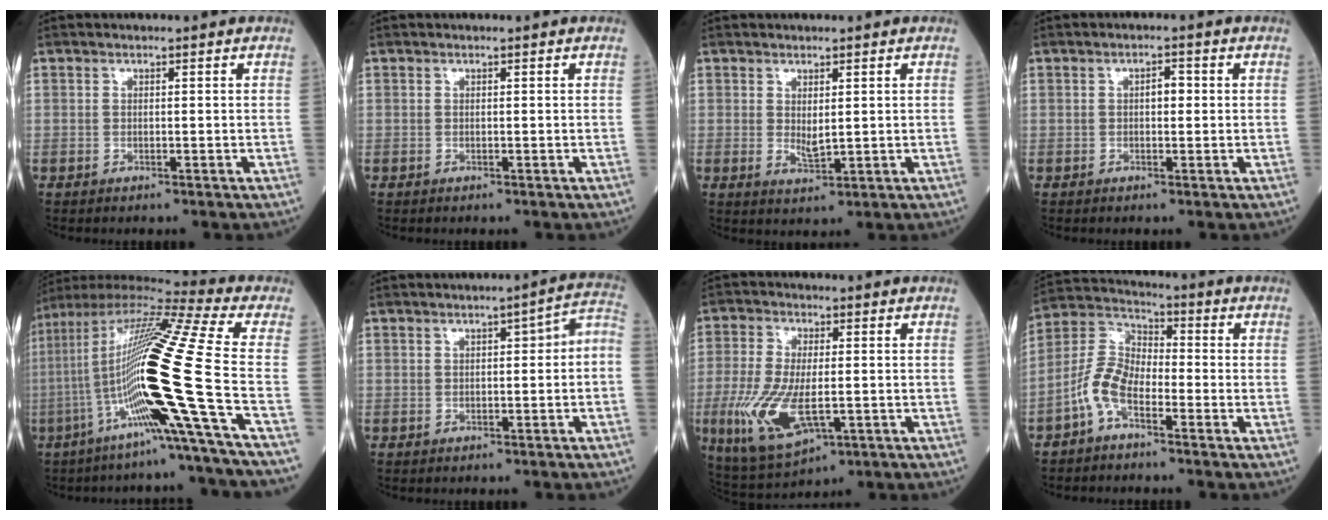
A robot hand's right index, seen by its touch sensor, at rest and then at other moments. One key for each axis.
{"total": 0.0}
{"total": 2.6, "fx": 0.5, "fy": 1.0, "fz": 2.4, "tx": -0.041, "ty": -0.008, "tz": 0.016}
{"total": 2.1, "fx": 0.3, "fy": 0.9, "fz": 1.9, "tx": -0.029, "ty": 0.006, "tz": 0.003}
{"total": 23.5, "fx": -6.5, "fy": -2.3, "fz": 22.5, "tx": -0.427, "ty": -0.016, "tz": -0.140}
{"total": 4.8, "fx": -0.1, "fy": 1.0, "fz": 4.7, "tx": -0.057, "ty": 0.023, "tz": -0.005}
{"total": 12.1, "fx": -2.9, "fy": 4.7, "fz": 10.7, "tx": -0.231, "ty": -0.021, "tz": -0.044}
{"total": 7.4, "fx": -3.7, "fy": 3.5, "fz": 5.3, "tx": -0.125, "ty": 0.019, "tz": -0.082}